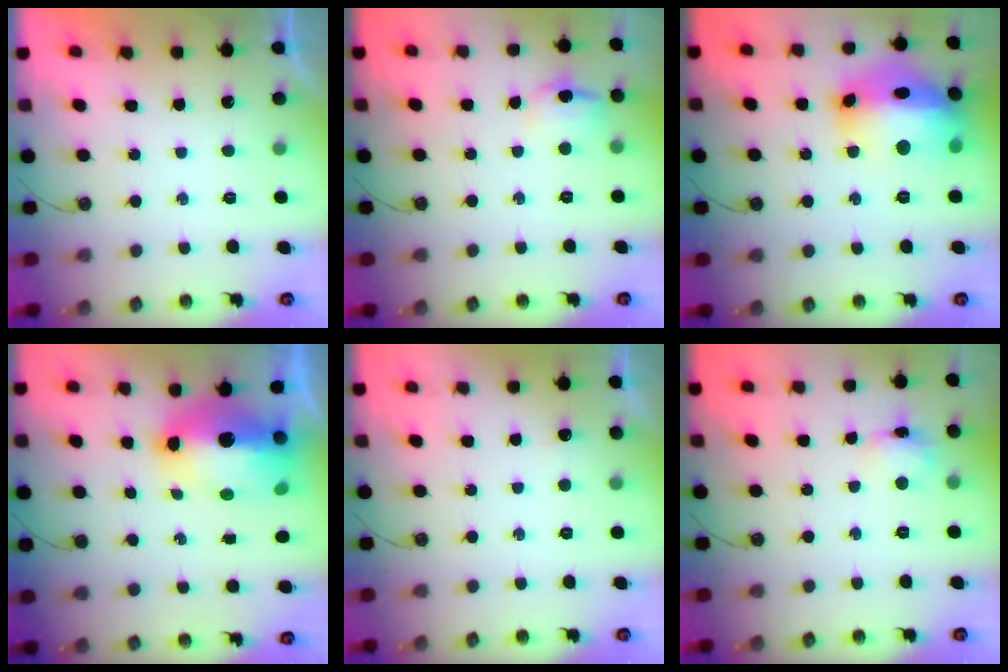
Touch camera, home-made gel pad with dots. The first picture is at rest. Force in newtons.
{"total": 8.5, "press": 8.4, "slide": 1.2}
{"total": 21.4, "press": 21.3, "slide": 2.4}
{"total": 16.7, "press": 16.7, "slide": 1.6}
{"total": 2.9, "press": 2.8, "slide": 0.6}
{"total": 6.5, "press": 6.4, "slide": 0.6}